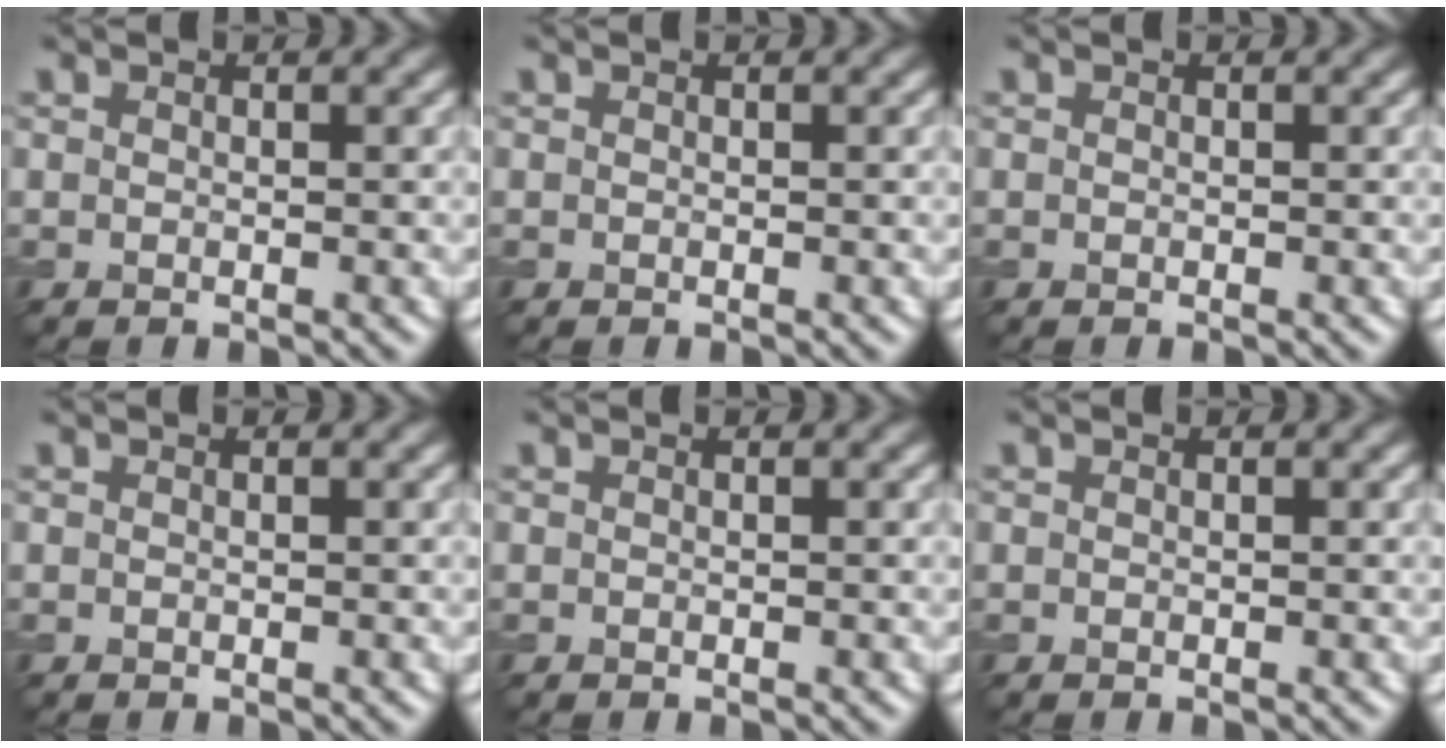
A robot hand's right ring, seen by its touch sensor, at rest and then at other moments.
{"total": 0.0}
{"total": 0.0}
{"total": 0.0}
{"total": 0.0}
{"total": 0.0}